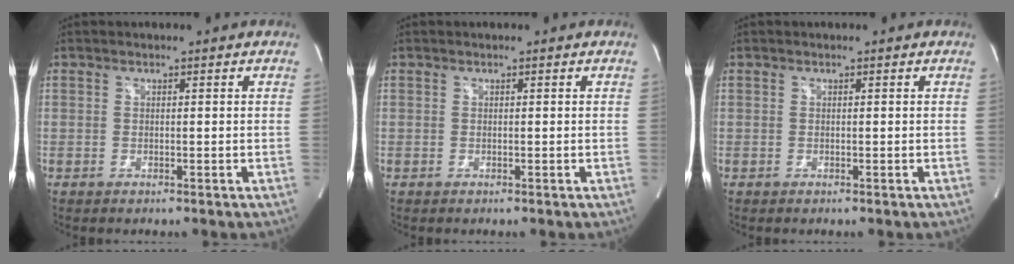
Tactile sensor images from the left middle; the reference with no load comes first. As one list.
[{"total": 0.0}, {"total": 0.0}]